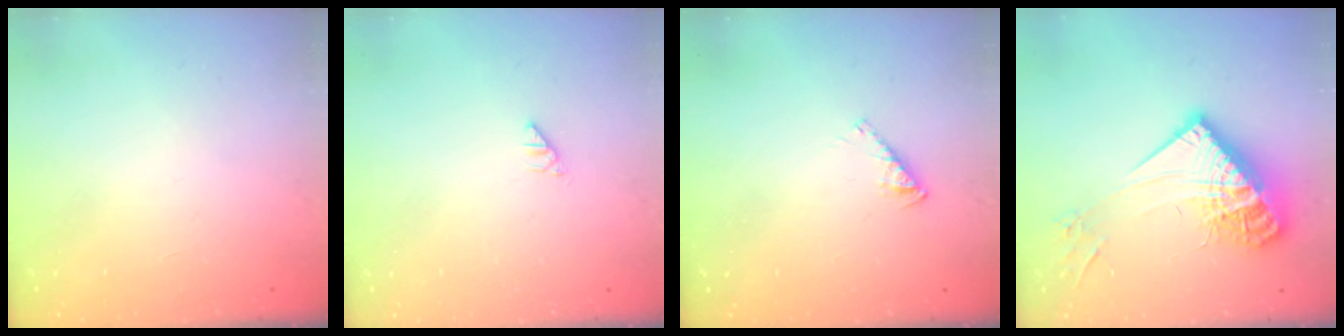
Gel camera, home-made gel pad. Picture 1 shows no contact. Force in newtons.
{"total": 0.0}
{"total": 2.5, "press": 2.5, "slide": 0.0}
{"total": 17.7, "press": 17.7, "slide": 1.5}